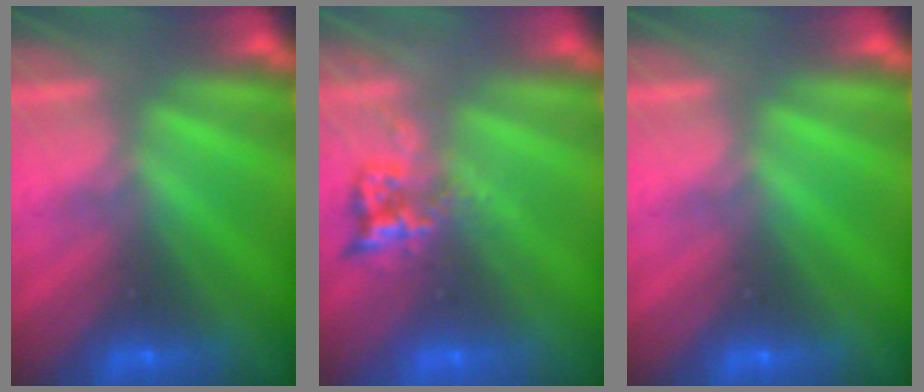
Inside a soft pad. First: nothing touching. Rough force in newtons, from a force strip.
{"total": 2.4}
{"total": 0.0}